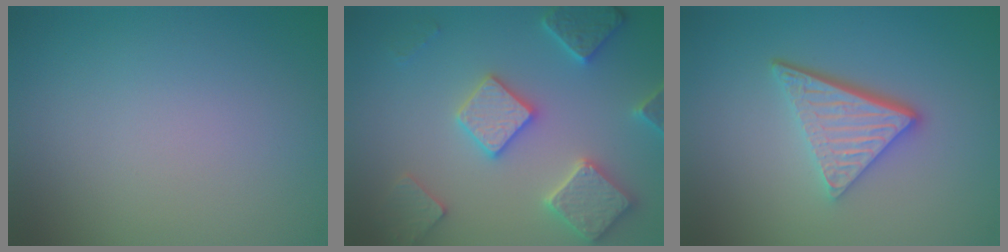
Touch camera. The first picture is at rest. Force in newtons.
{"total": 5.7, "press": 5.6, "slide": 1.3}
{"total": 4.9, "press": 3.4, "slide": 3.6}